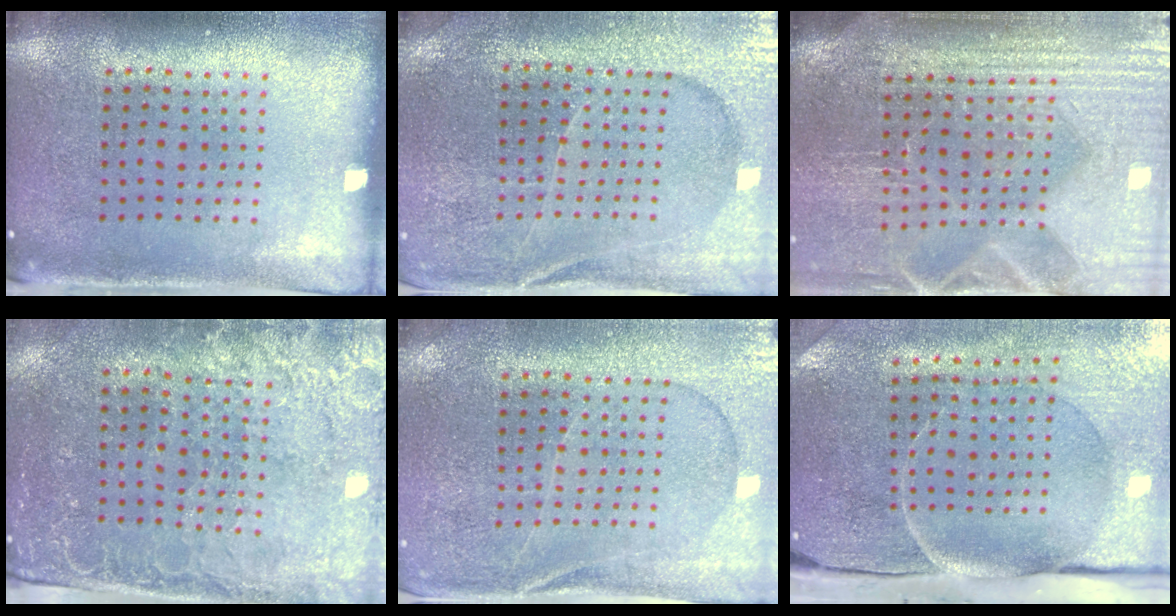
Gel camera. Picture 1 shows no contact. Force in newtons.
{"total": 3.1, "press": 3.1, "slide": 0.4}
{"total": 4.1, "press": 3.9, "slide": 1.4}
{"total": 3.0, "press": 2.8, "slide": 1.1}
{"total": 0.8, "press": 0.6, "slide": 0.5}
{"total": 4.8, "press": 3.9, "slide": 2.8}